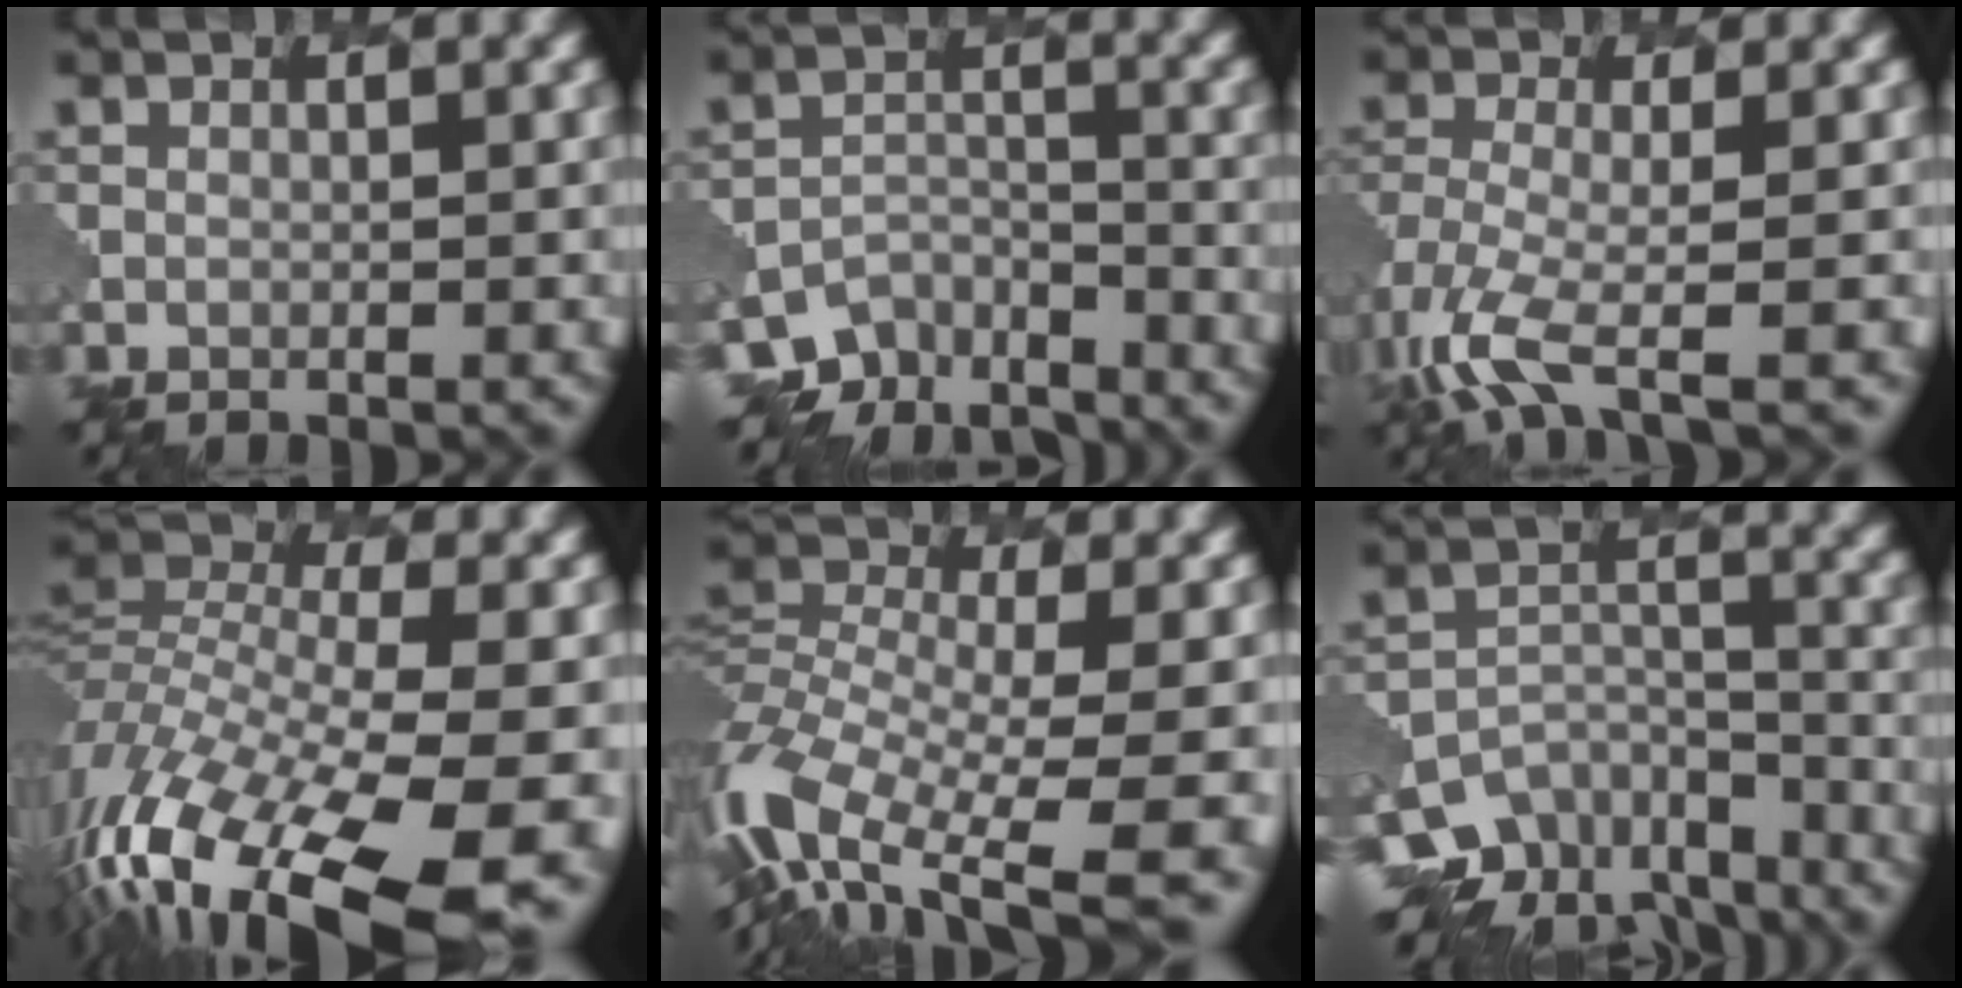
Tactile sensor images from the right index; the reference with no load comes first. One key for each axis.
{"total": 6.0, "fx": -5.3, "fy": 2.7, "fz": 0.6, "tx": -0.007, "ty": -0.014, "tz": -0.082}
{"total": 6.3, "fx": -3.6, "fy": 2.0, "fz": 4.8, "tx": -0.119, "ty": -0.012, "tz": -0.079}
{"total": 16.1, "fx": -9.5, "fy": 5.4, "fz": 11.9, "tx": -0.245, "ty": -0.018, "tz": -0.144}
{"total": 10.9, "fx": -5.6, "fy": 5.0, "fz": 8.0, "tx": -0.180, "ty": -0.010, "tz": -0.096}
{"total": 10.8, "fx": -8.7, "fy": 5.8, "fz": 2.7, "tx": -0.035, "ty": -0.001, "tz": -0.109}